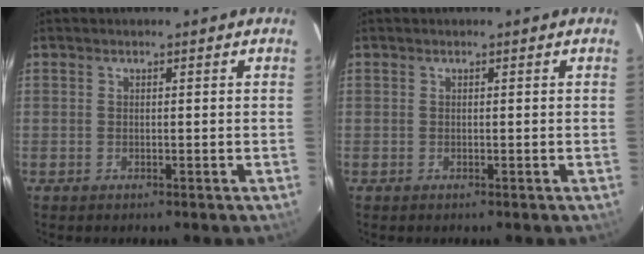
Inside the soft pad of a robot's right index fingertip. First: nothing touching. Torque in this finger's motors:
{"motor_torque": [0.00, 0.00, 0.00, 0.00]}